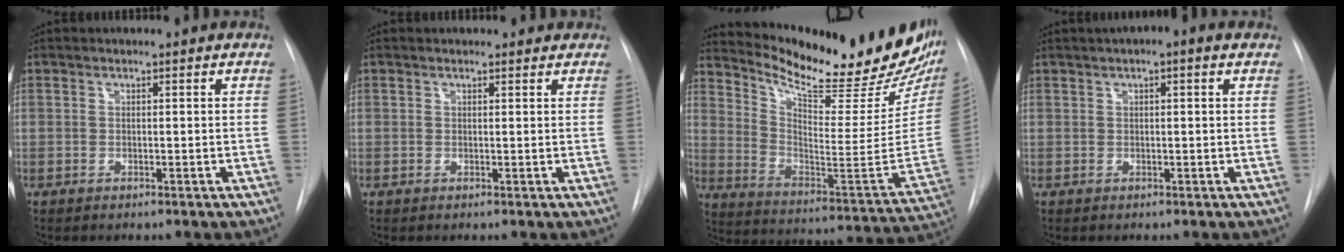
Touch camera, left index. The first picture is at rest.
{"total": 2.0, "force": [1.6, 1.1, 0.3], "torque": [0.002, 0.000, 0.004]}
{"total": 27.2, "force": [23.2, 4.9, 13.2], "torque": [-0.208, -0.092, 0.312]}
{"total": 3.5, "force": [1.6, 0.8, 3.0], "torque": [-0.045, 0.015, 0.015]}